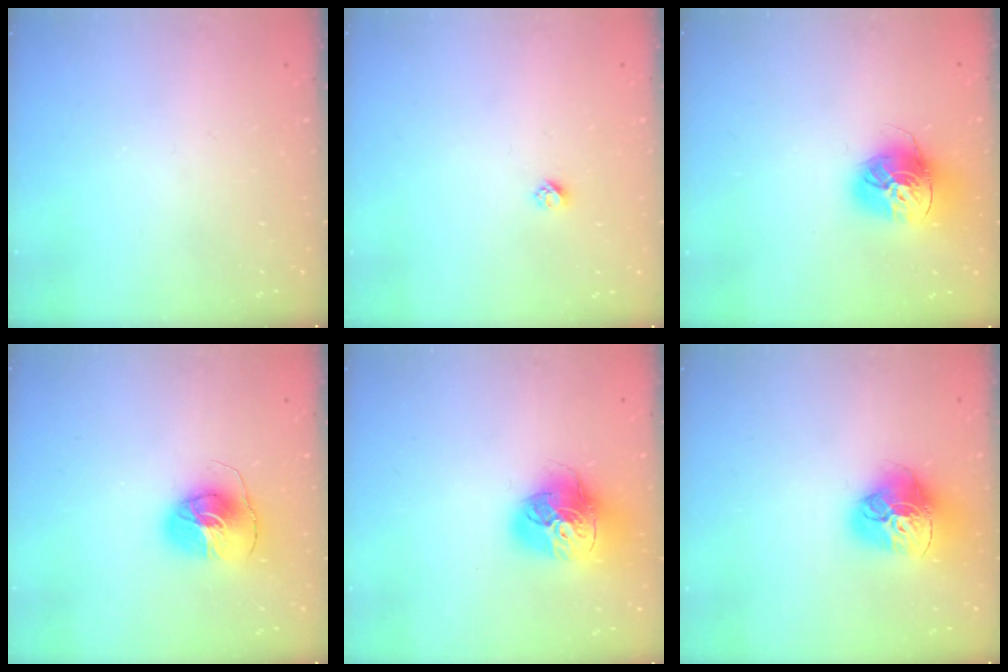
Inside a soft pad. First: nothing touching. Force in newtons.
{"total": 2.4, "press": 2.4, "slide": 0.2}
{"total": 16.2, "press": 16.1, "slide": 1.8}
{"total": 9.1, "press": 9.1, "slide": 0.8}
{"total": 16.7, "press": 16.6, "slide": 1.9}
{"total": 17.8, "press": 17.8, "slide": 1.6}